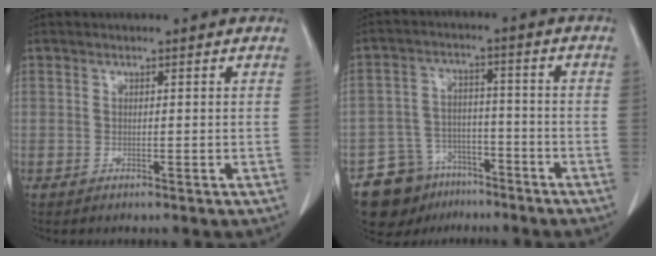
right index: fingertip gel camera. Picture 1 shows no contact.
{"total": 9.6, "force": [-6.9, 6.5, 1.6], "torque": [-0.033, 0.027, -0.110]}